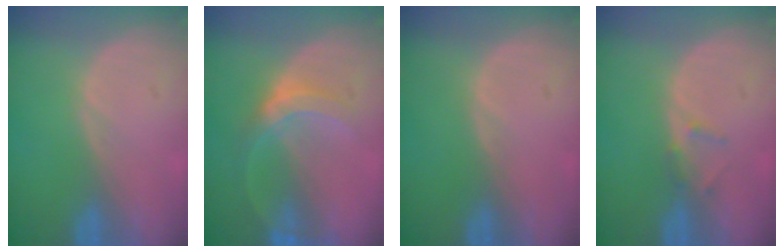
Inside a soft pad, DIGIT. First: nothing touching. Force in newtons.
{"total": 5.2, "press": 4.8, "slide": 1.8}
{"total": 0.0}
{"total": 1.3, "press": 1.1, "slide": 0.8}